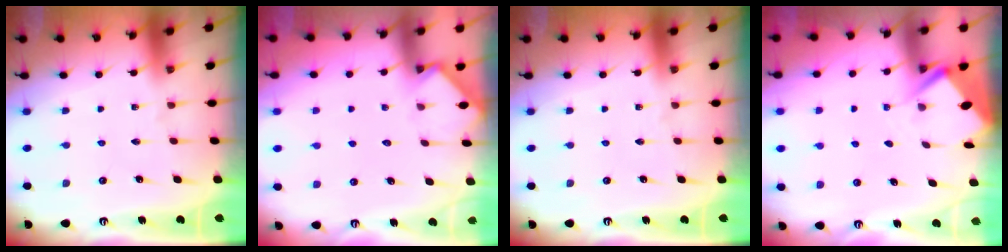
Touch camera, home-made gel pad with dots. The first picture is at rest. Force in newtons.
{"total": 2.6, "press": 2.5, "slide": 0.3}
{"total": 0.0}
{"total": 2.9, "press": 2.9, "slide": 0.4}